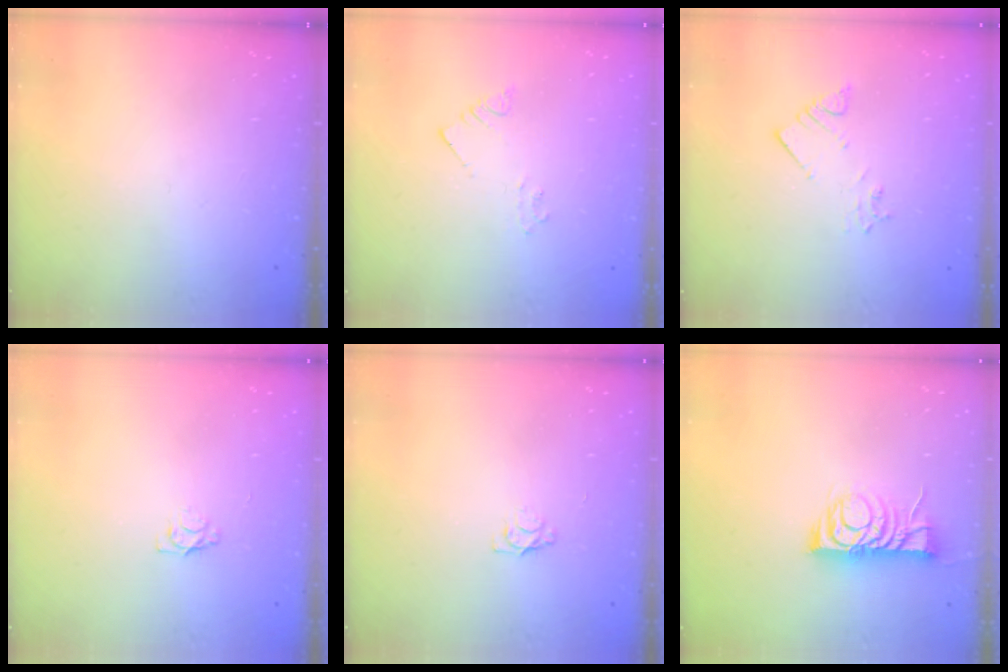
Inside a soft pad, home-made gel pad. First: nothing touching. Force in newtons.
{"total": 2.3, "press": 2.3, "slide": 0.1}
{"total": 2.8, "press": 2.8, "slide": 0.1}
{"total": 3.5, "press": 3.5, "slide": 0.4}
{"total": 3.5, "press": 3.5, "slide": 0.4}
{"total": 9.5, "press": 9.5, "slide": 0.6}